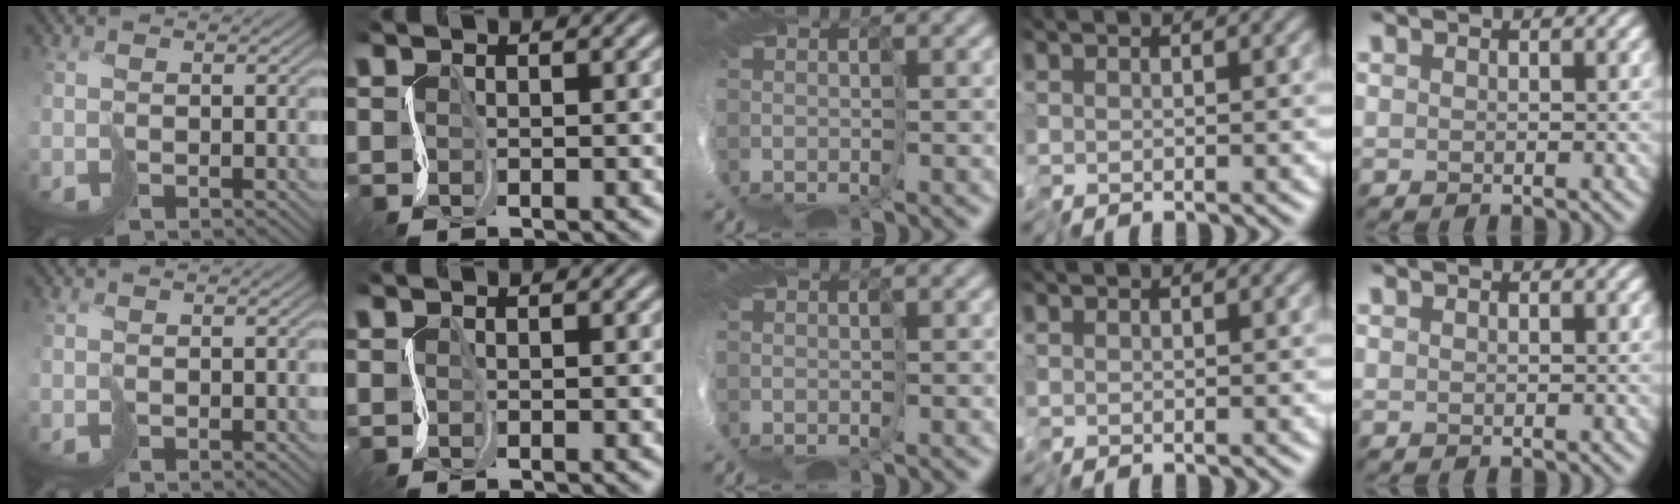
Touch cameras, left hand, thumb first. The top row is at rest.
{}